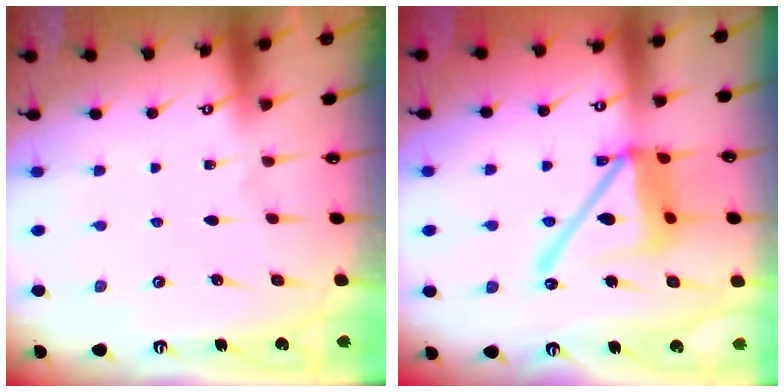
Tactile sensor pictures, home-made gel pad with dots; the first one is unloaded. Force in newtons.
{"total": 17.1, "press": 17.0, "slide": 1.9}